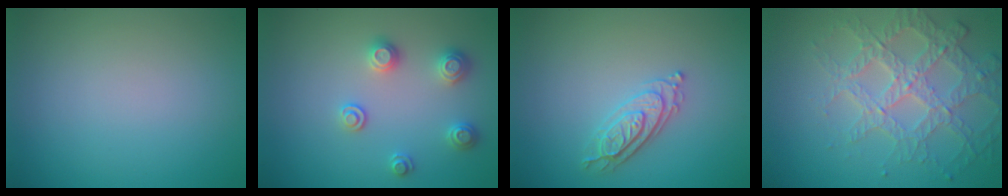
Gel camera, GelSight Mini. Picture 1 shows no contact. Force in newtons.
{"total": 2.5, "press": 2.5, "slide": 0.3}
{"total": 2.4, "press": 2.3, "slide": 0.7}
{"total": 4.0, "press": 4.0, "slide": 0.3}